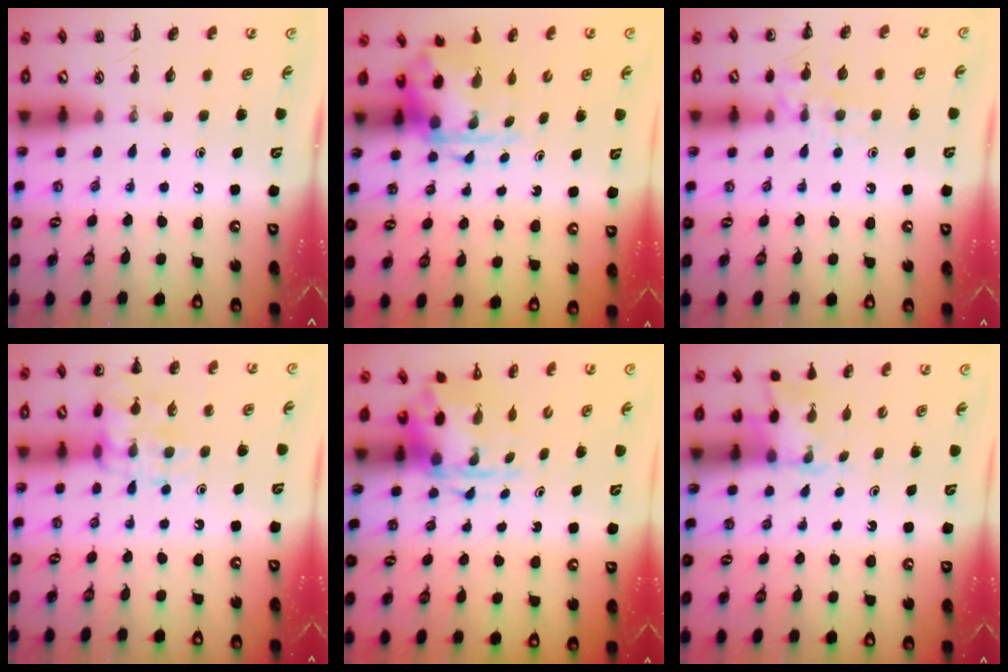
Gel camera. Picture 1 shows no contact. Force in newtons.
{"total": 4.7, "press": 4.6, "slide": 0.4}
{"total": 9.1, "press": 9.1, "slide": 1.1}
{"total": 14.6, "press": 14.5, "slide": 2.1}
{"total": 3.7, "press": 3.6, "slide": 0.9}
{"total": 2.6, "press": 2.5, "slide": 0.6}